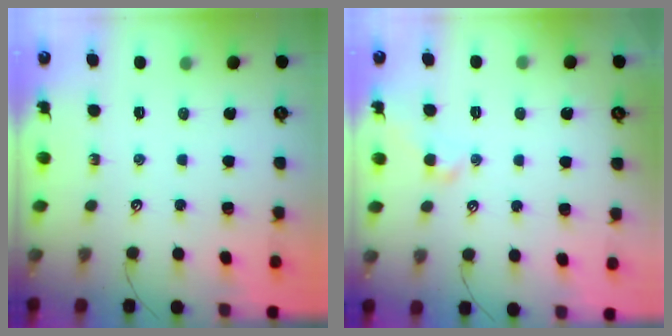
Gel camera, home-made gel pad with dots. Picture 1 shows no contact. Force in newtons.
{"total": 1.6, "press": 1.5, "slide": 0.6}